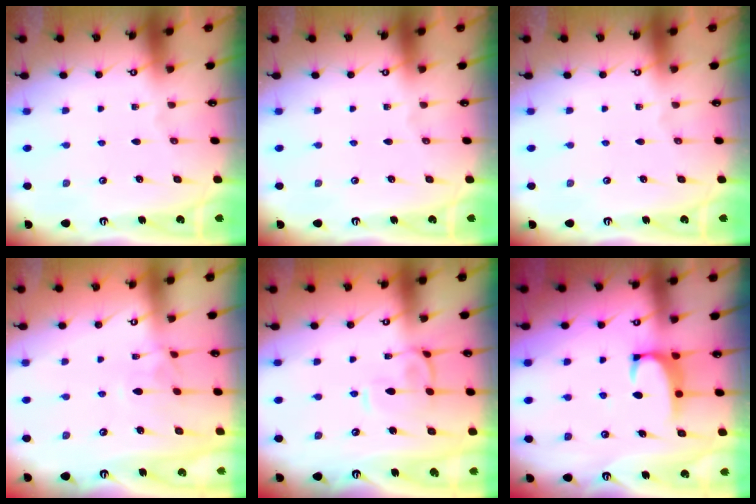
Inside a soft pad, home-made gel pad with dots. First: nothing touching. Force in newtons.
{"total": 0.0}
{"total": 0.0}
{"total": 1.6, "press": 1.4, "slide": 0.7}
{"total": 1.1, "press": 0.9, "slide": 0.7}
{"total": 1.8, "press": 1.7, "slide": 0.4}